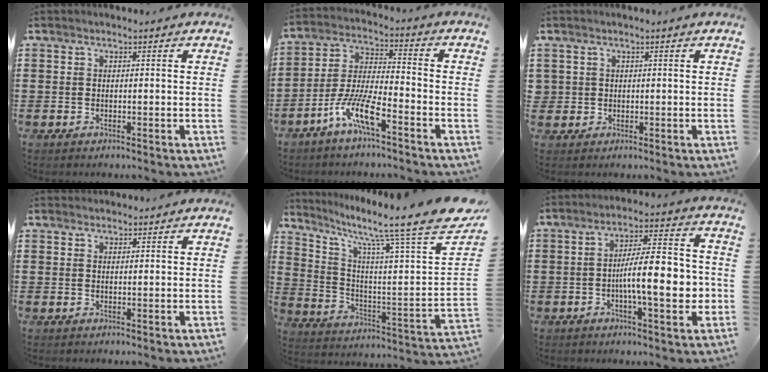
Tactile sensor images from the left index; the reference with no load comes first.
{"total": 9.2, "force": [-6.4, 1.5, 6.5], "torque": [-0.149, -0.006, -0.126]}
{"total": 1.1, "force": [0.2, 1.1, 0.1], "torque": [-0.007, 0.005, 0.003]}
{"total": 1.3, "force": [1.2, 0.3, 0.0], "torque": [-0.003, 0.002, 0.024]}
{"total": 11.0, "force": [8.5, 0.0, 7.1], "torque": [-0.148, -0.076, 0.124]}
{"total": 10.7, "force": [-1.7, 3.0, 10.2], "torque": [-0.147, -0.001, -0.031]}